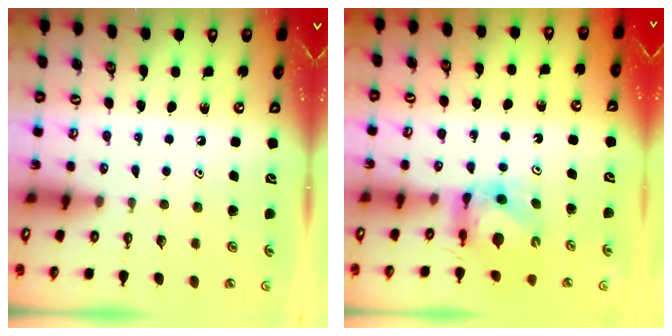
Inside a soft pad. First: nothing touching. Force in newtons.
{"total": 6.2, "press": 6.1, "slide": 0.8}